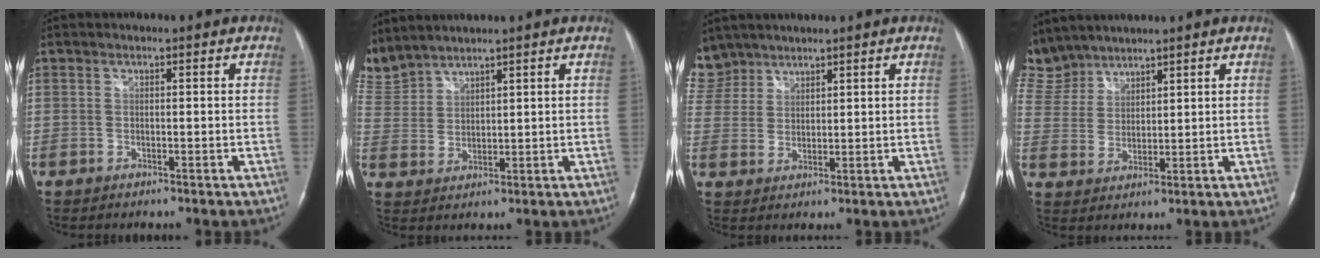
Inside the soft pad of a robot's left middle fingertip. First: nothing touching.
{"total": 8.2, "force": [7.7, 2.6, 1.1], "torque": [-0.050, 0.011, 0.172]}
{"total": 8.1, "force": [6.6, 4.6, 0.4], "torque": [-0.023, 0.012, 0.141]}
{"total": 9.4, "force": [8.6, 3.9, 0.8], "torque": [-0.037, 0.015, 0.189]}